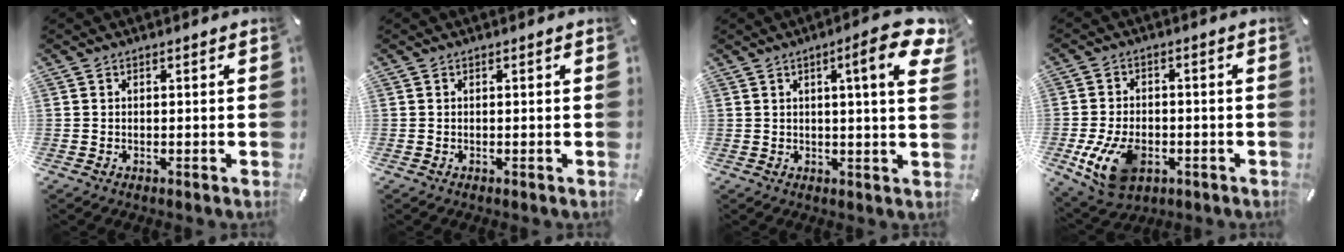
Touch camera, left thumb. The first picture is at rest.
{"total": 0.0}
{"total": 12.0, "force": [4.7, 2.0, 10.9], "torque": [-0.151, -0.023, 0.068]}
{"total": 11.9, "force": [-3.8, 7.9, 8.0], "torque": [-0.158, 0.000, -0.065]}